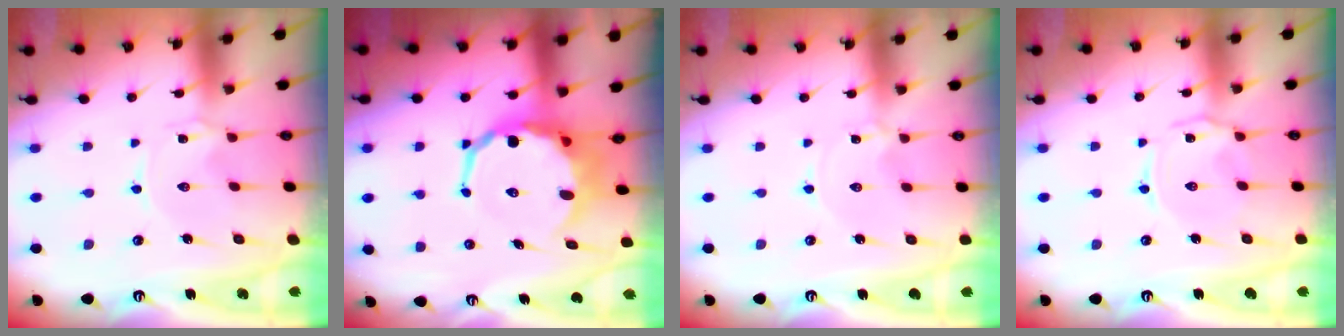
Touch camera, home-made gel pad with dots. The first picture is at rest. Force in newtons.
{"total": 10.6, "press": 10.4, "slide": 2.3}
{"total": 0.0}
{"total": 2.5, "press": 2.5, "slide": 0.6}